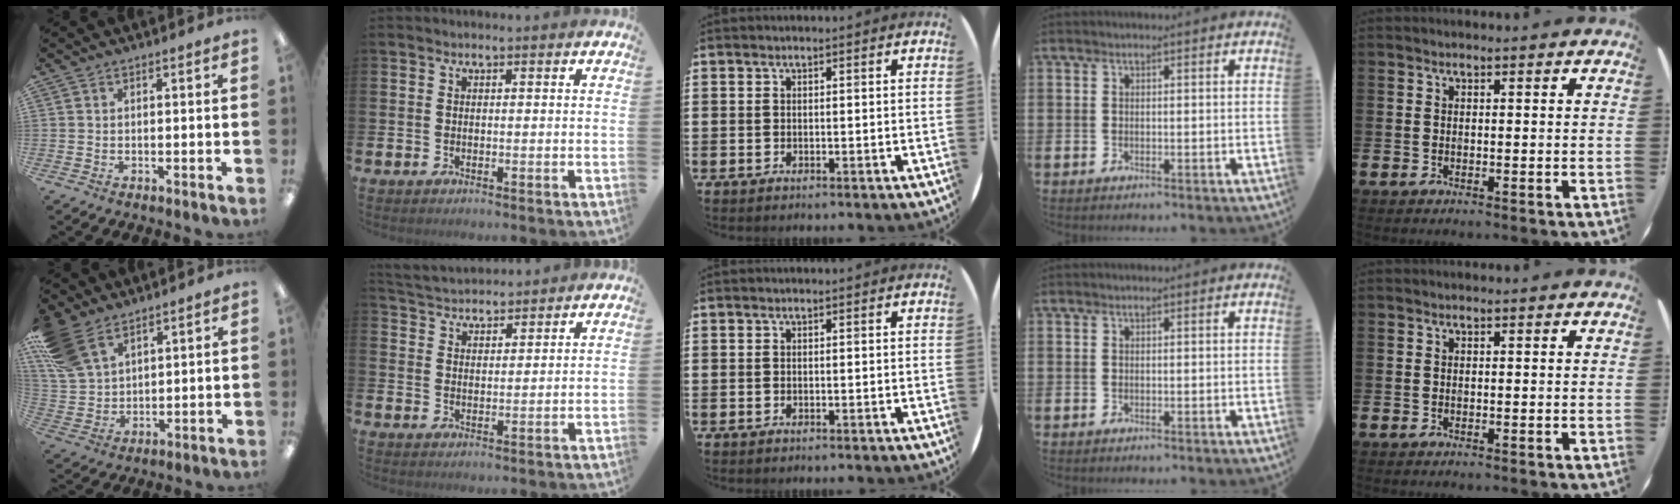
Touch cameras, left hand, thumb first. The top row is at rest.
{"thumb": {"total": 14.2, "force": [9.3, 8.0, 7.1], "torque": [-0.175, -0.023, 0.182]}, "index": {"total": 4.1, "force": [4.1, 0.8, -0.2], "torque": [-0.018, -0.019, 0.075]}}